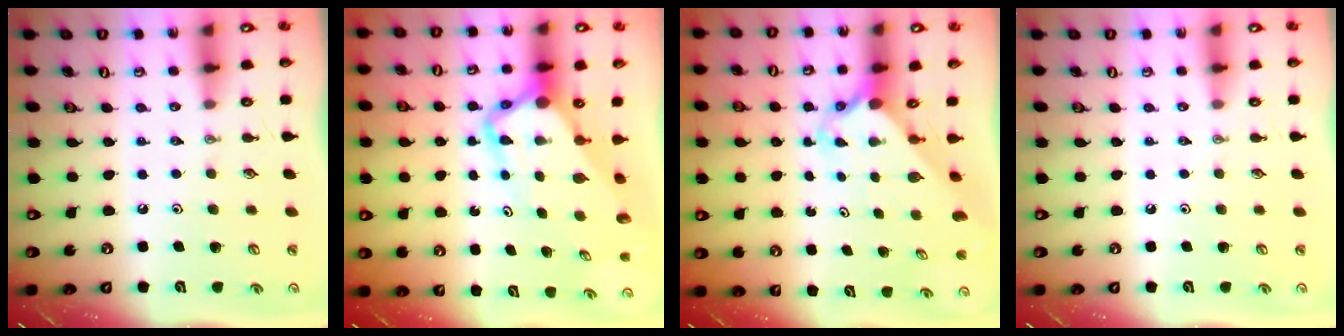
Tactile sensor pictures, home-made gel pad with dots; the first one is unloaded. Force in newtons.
{"total": 7.8, "press": 7.7, "slide": 0.7}
{"total": 2.5, "press": 2.5, "slide": 0.2}
{"total": 0.0}